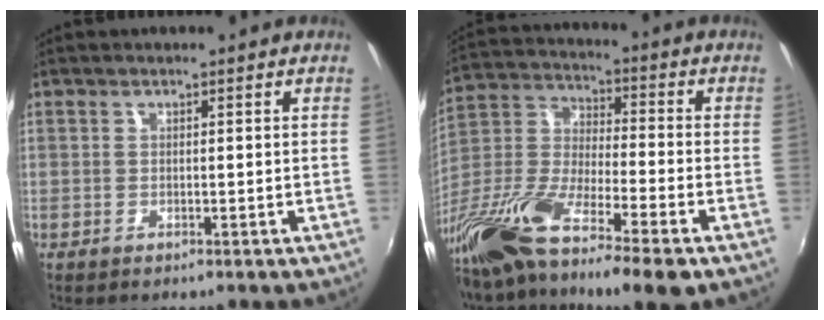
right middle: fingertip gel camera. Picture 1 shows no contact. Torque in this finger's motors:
{"motor_torque": [0.33, -0.69, 0.27, 0.21]}